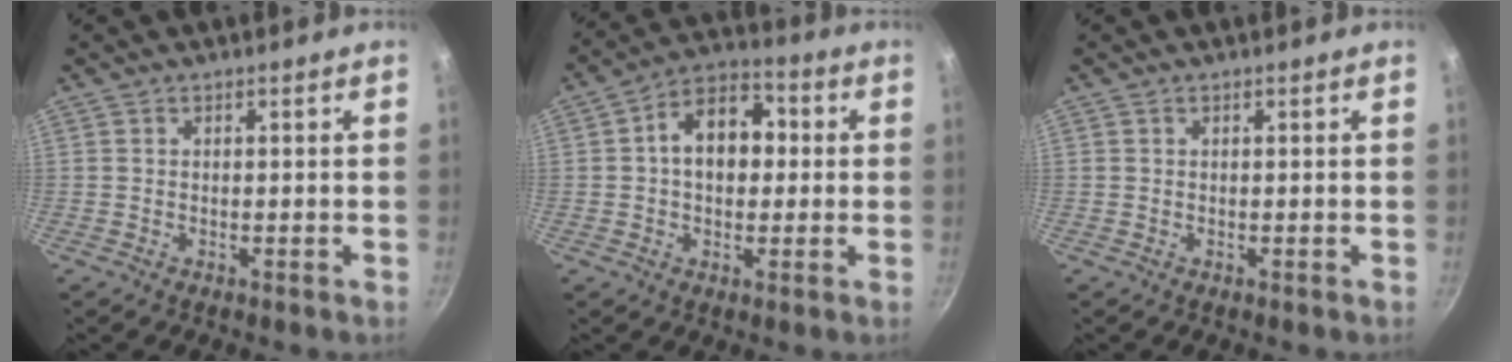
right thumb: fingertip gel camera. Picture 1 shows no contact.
{"total": 11.6, "force": [1.1, 8.1, 8.3], "torque": [-0.087, 0.028, 0.001]}
{"total": 0.0}